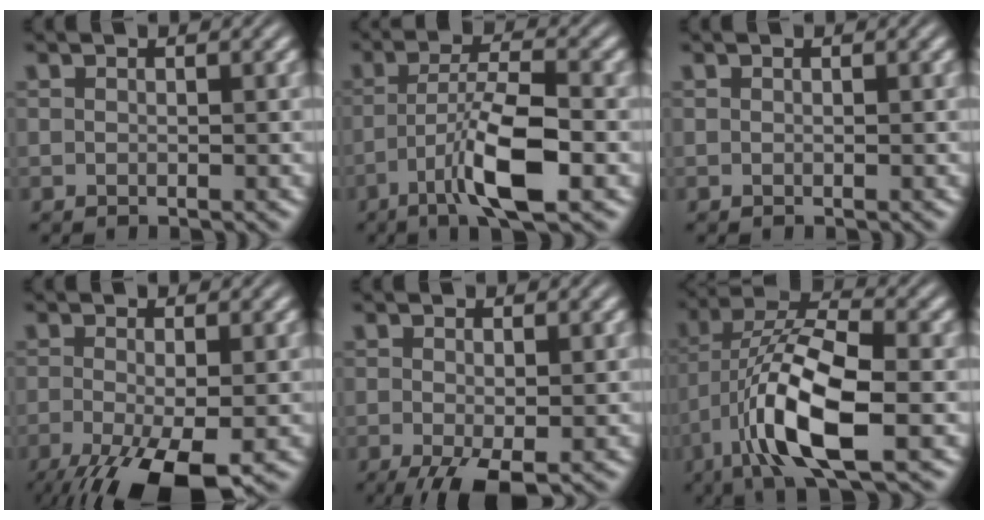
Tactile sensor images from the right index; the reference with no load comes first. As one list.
[{"total": 6.0, "force": [-2.1, 0.7, 5.6], "torque": [-0.089, -0.009, -0.030]}, {"total": 0.0}, {"total": 7.1, "force": [-3.9, 2.2, 5.5], "torque": [-0.109, -0.043, -0.041]}, {"total": 4.5, "force": [-2.8, 1.7, 3.0], "torque": [-0.059, -0.032, -0.028]}, {"total": 9.3, "force": [-0.5, 4.2, 8.2], "torque": [-0.155, -0.025, 0.003]}]